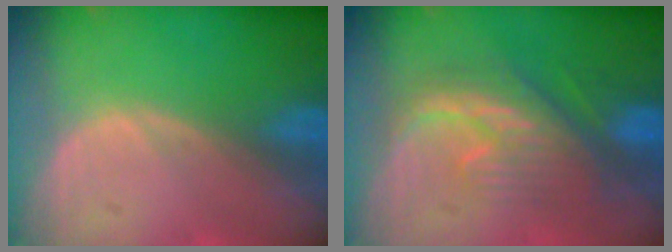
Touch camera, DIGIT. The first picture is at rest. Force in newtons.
{"total": 7.9, "press": 7.9, "slide": 1.0}